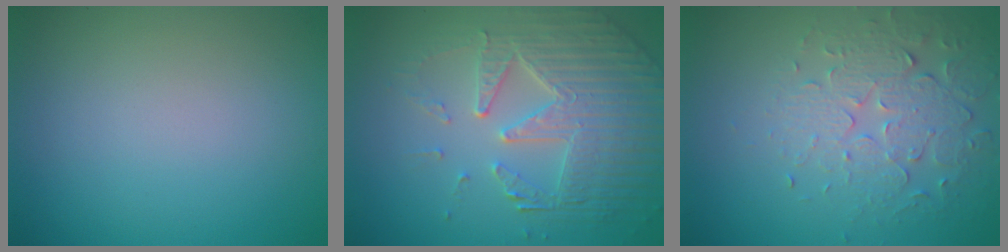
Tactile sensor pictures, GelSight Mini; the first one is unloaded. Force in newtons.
{"total": 6.5, "press": 5.1, "slide": 4.1}
{"total": 4.1, "press": 3.5, "slide": 2.2}